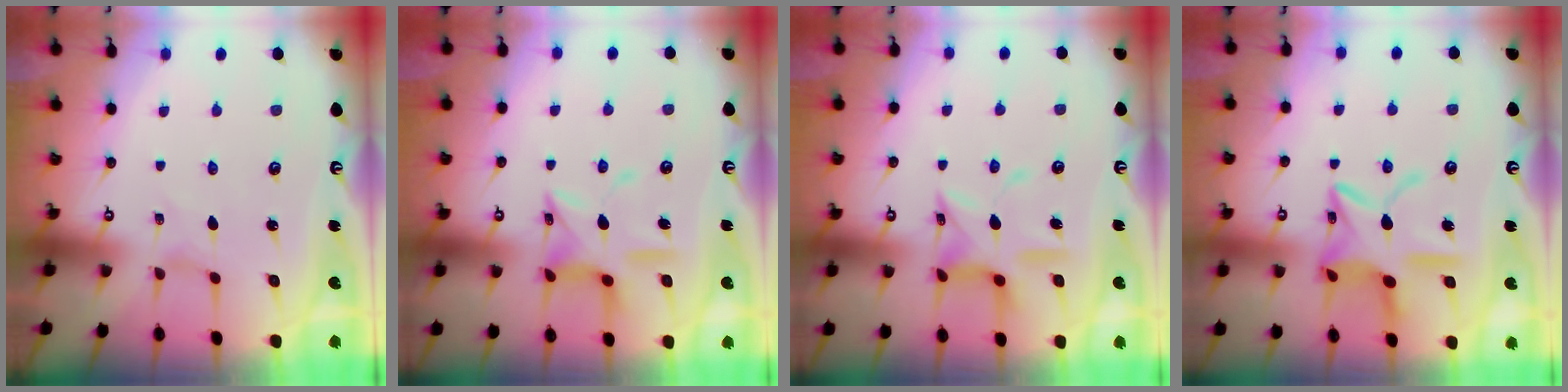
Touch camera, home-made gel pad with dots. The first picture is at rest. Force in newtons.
{"total": 12.8, "press": 12.7, "slide": 1.0}
{"total": 13.5, "press": 13.5, "slide": 1.2}
{"total": 15.2, "press": 15.2, "slide": 1.2}